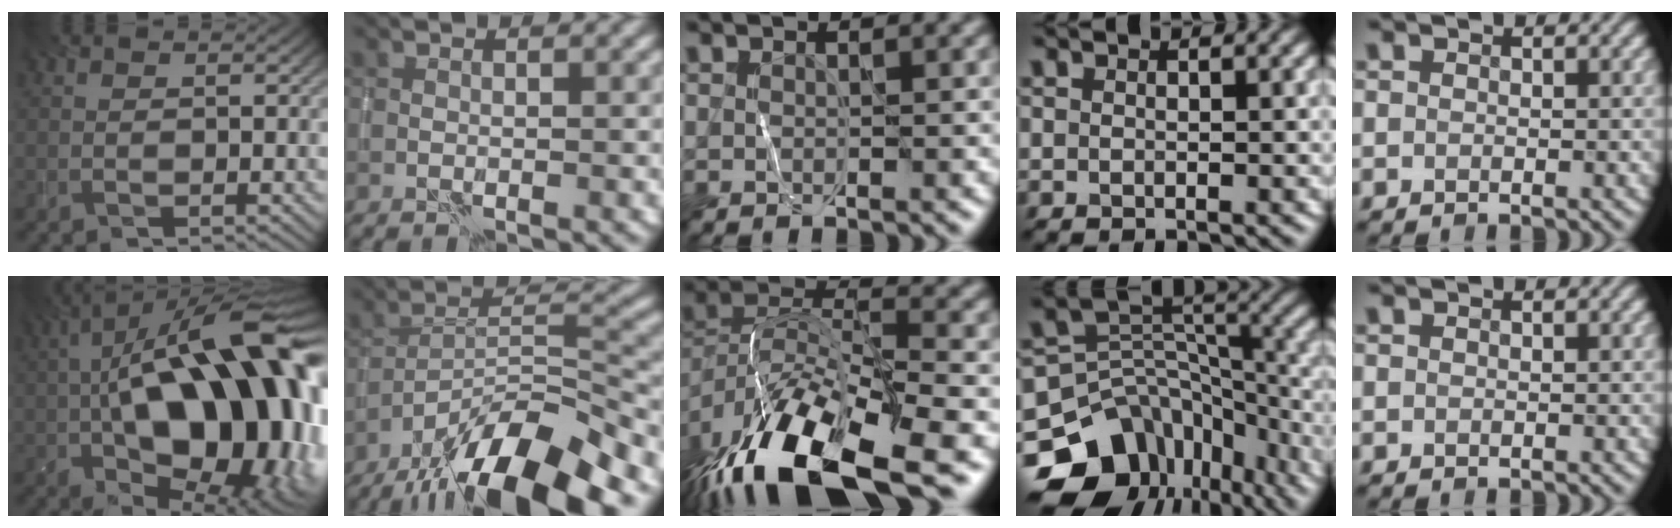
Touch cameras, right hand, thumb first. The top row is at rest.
{"thumb": {"total": 21.6, "force": [-1.4, 10.7, 18.7], "torque": [-0.290, 0.008, -0.032]}, "index": {"total": 14.1, "force": [-10.4, 3.2, 9.0], "torque": [-0.165, 0.014, -0.181]}, "middle": {"total": 13.8, "force": [-8.3, 4.9, 9.9], "torque": [-0.190, -0.003, -0.150]}, "ring": {"total": 14.1, "force": [-8.4, 10.1, 4.9], "torque": [-0.122, 0.011, -0.115]}}